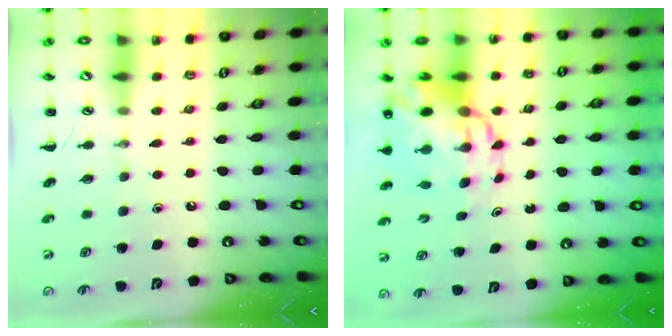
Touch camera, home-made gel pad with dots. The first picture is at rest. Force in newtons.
{"total": 11.8, "press": 11.3, "slide": 3.2}